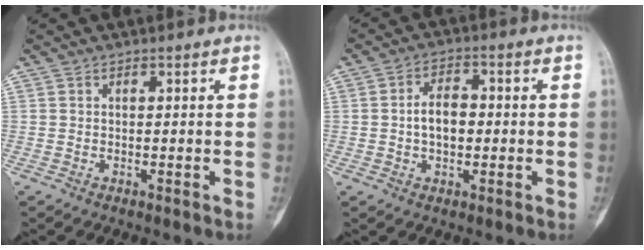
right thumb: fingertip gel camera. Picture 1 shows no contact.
{"total": 6.2, "force": [-0.2, 3.8, 4.8], "torque": [-0.075, 0.015, -0.008]}